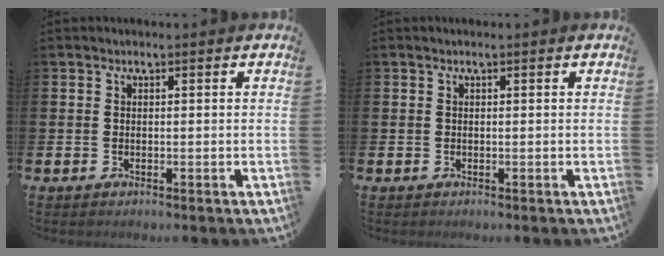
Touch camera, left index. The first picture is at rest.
{"total": 0.0}